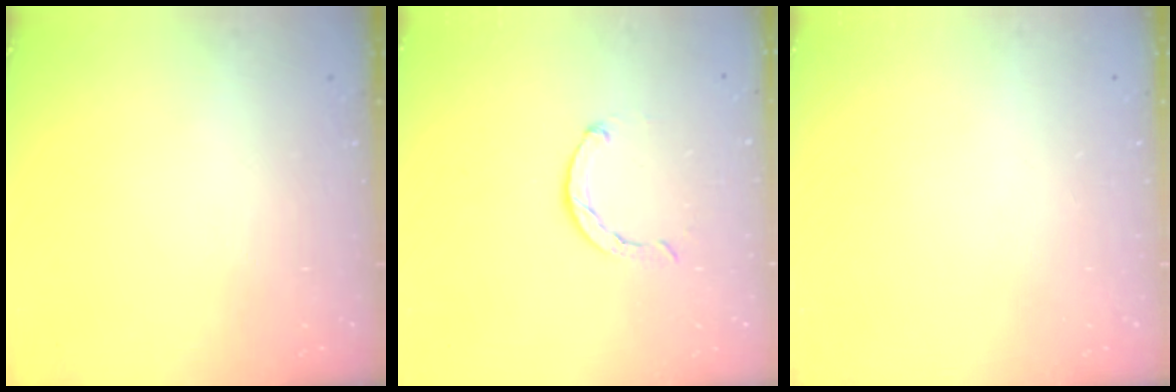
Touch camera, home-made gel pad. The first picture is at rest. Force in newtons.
{"total": 2.5, "press": 2.5, "slide": 0.4}
{"total": 0.0}